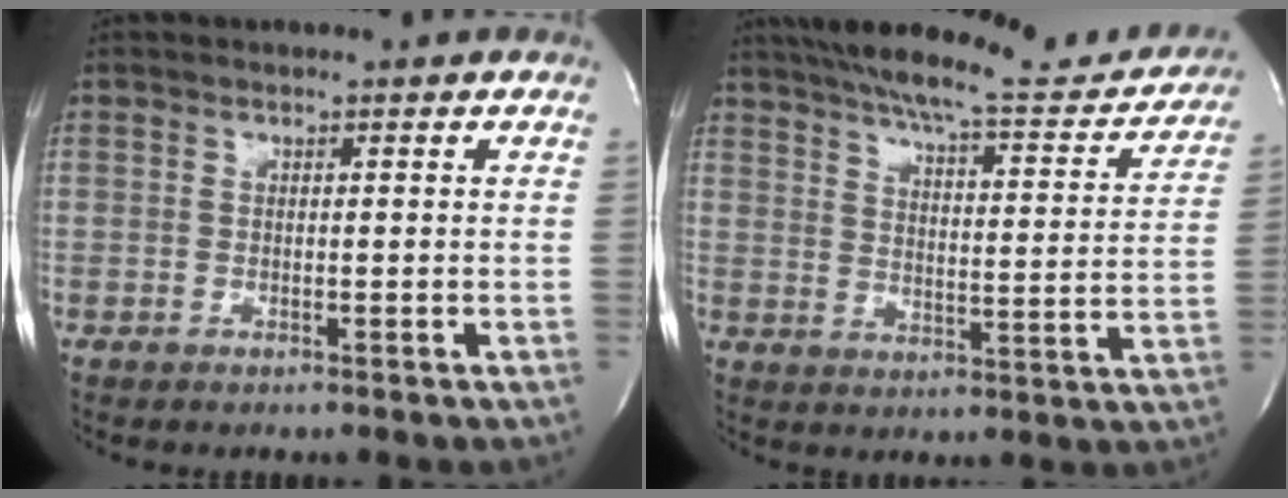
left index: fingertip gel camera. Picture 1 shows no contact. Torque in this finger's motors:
{"motor_torque": [-0.16, -0.10, 0.23, 0.05]}